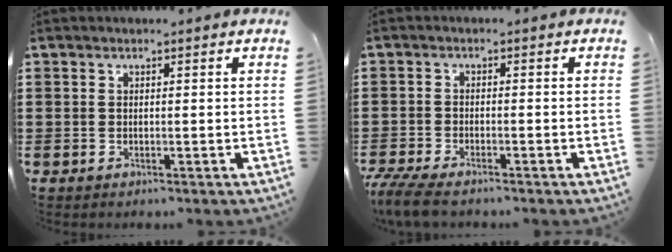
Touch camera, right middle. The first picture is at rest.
{"total": 4.1, "force": [-3.7, 0.6, 1.7], "torque": [-0.056, -0.011, -0.080]}